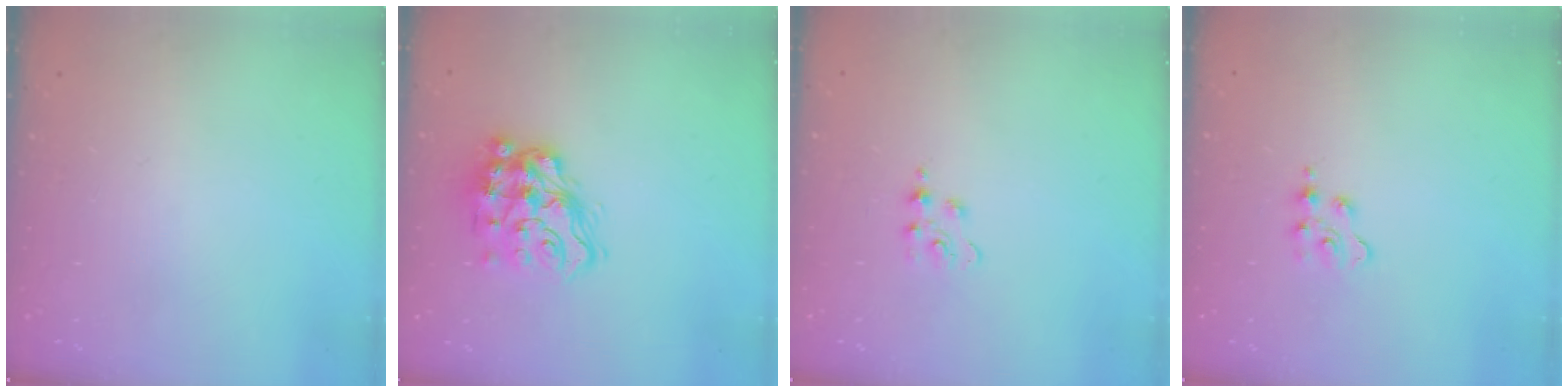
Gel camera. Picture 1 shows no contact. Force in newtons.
{"total": 16.4, "press": 16.4, "slide": 1.0}
{"total": 2.8, "press": 2.8, "slide": 0.4}
{"total": 2.6, "press": 2.5, "slide": 0.4}